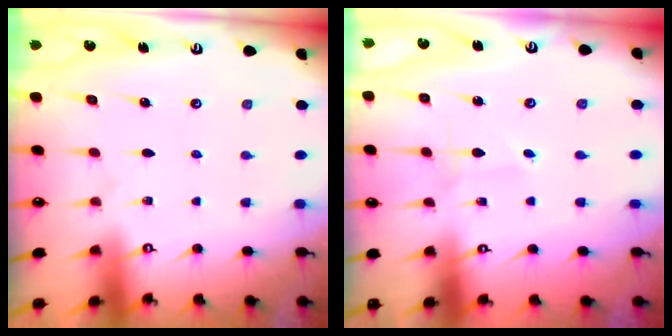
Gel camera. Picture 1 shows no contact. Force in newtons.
{"total": 0.6, "press": 0.6, "slide": 0.1}